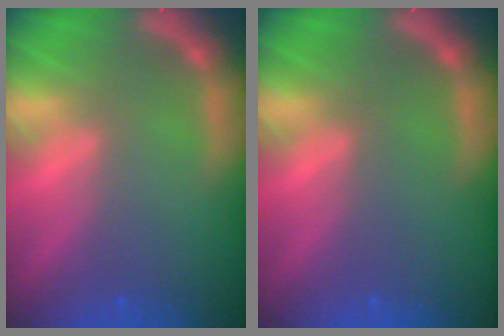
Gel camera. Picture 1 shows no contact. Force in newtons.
{"total": 0.0}